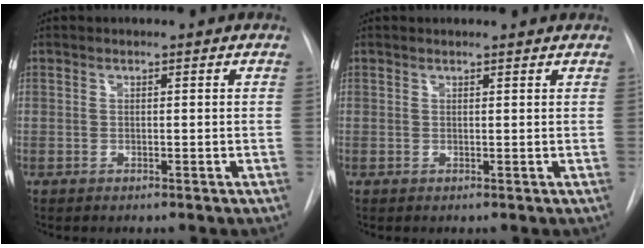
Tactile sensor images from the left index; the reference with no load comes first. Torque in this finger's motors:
{"motor_torque": [0.27, -0.23, 0.04, 0.01]}